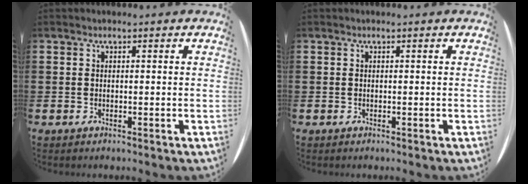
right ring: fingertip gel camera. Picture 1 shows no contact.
{"total": 0.0}